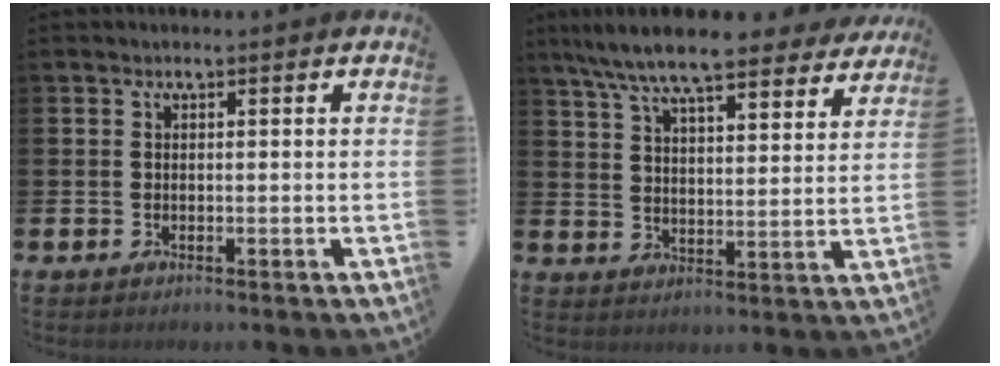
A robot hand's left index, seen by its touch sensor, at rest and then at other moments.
{"total": 9.4, "force": [8.6, 1.4, 3.6], "torque": [-0.097, -0.043, 0.152]}